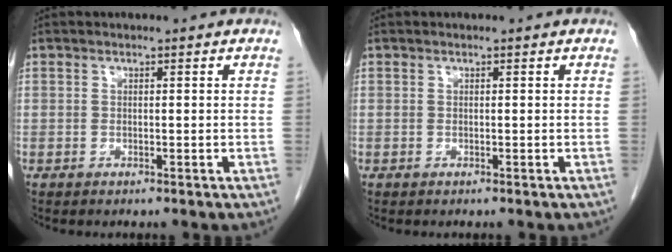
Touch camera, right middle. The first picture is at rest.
{"total": 0.0}